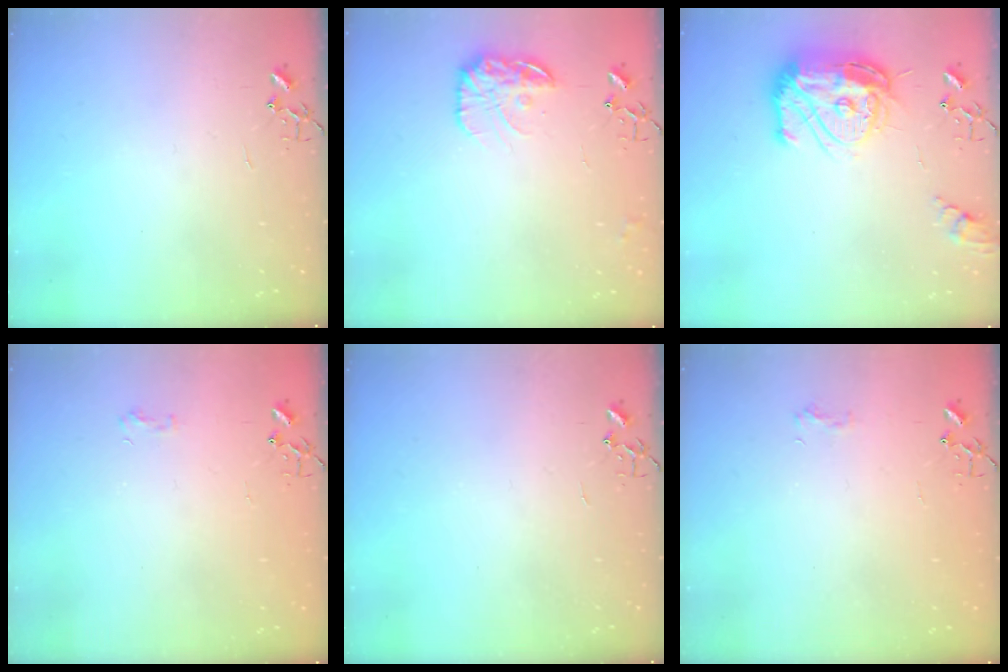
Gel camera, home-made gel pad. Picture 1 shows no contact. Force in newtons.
{"total": 14.2, "press": 14.2, "slide": 0.7}
{"total": 18.0, "press": 17.9, "slide": 1.6}
{"total": 4.8, "press": 4.7, "slide": 0.8}
{"total": 0.0}
{"total": 5.8, "press": 5.8, "slide": 0.7}